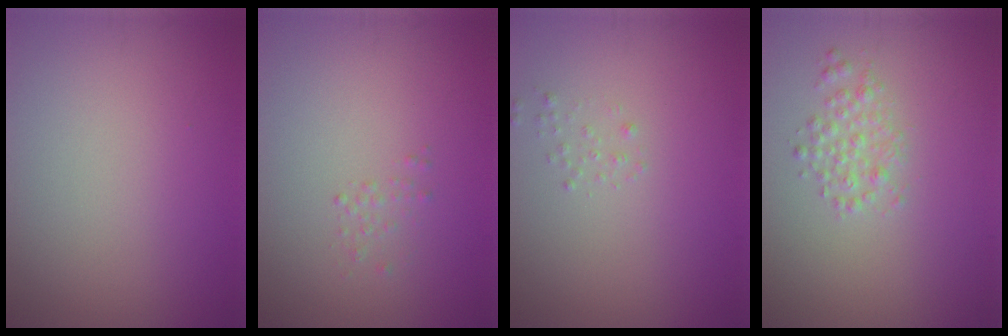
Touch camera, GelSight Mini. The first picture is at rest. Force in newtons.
{"total": 0.6, "press": 0.6, "slide": 0.1}
{"total": 0.6, "press": 0.6, "slide": 0.0}
{"total": 1.8, "press": 1.8, "slide": 0.1}